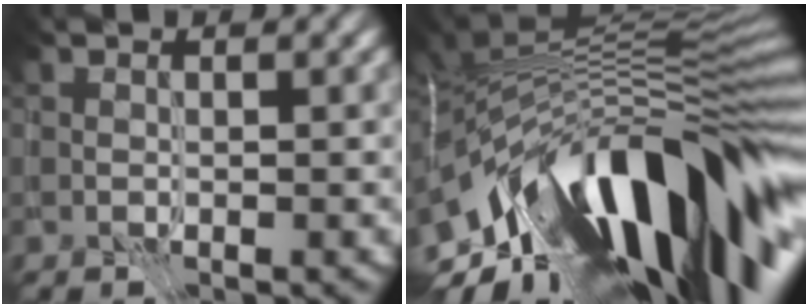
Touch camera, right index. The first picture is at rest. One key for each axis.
{"total": 17.7, "fx": -5.3, "fy": 7.4, "fz": 15.2, "tx": -0.243, "ty": 0.002, "tz": -0.087}